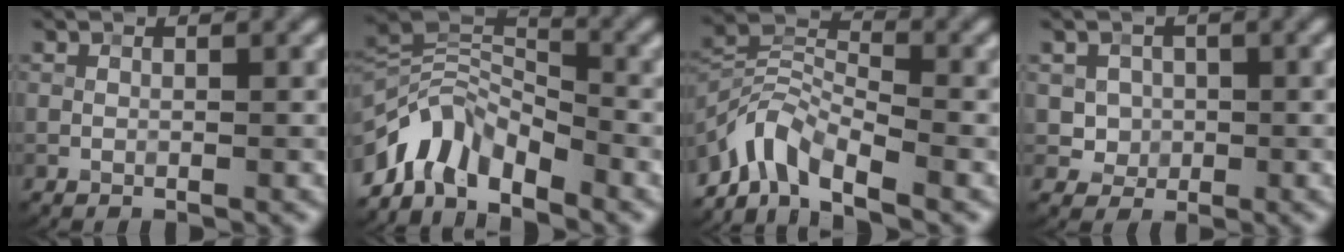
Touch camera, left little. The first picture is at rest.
{"total": 5.9, "force": [-4.0, 2.7, 3.3], "torque": [-0.048, 0.001, -0.088]}
{"total": 6.1, "force": [-4.7, 2.0, 3.3], "torque": [-0.053, 0.002, -0.104]}
{"total": 2.8, "force": [0.6, 2.6, 0.9], "torque": [-0.007, -0.004, 0.019]}